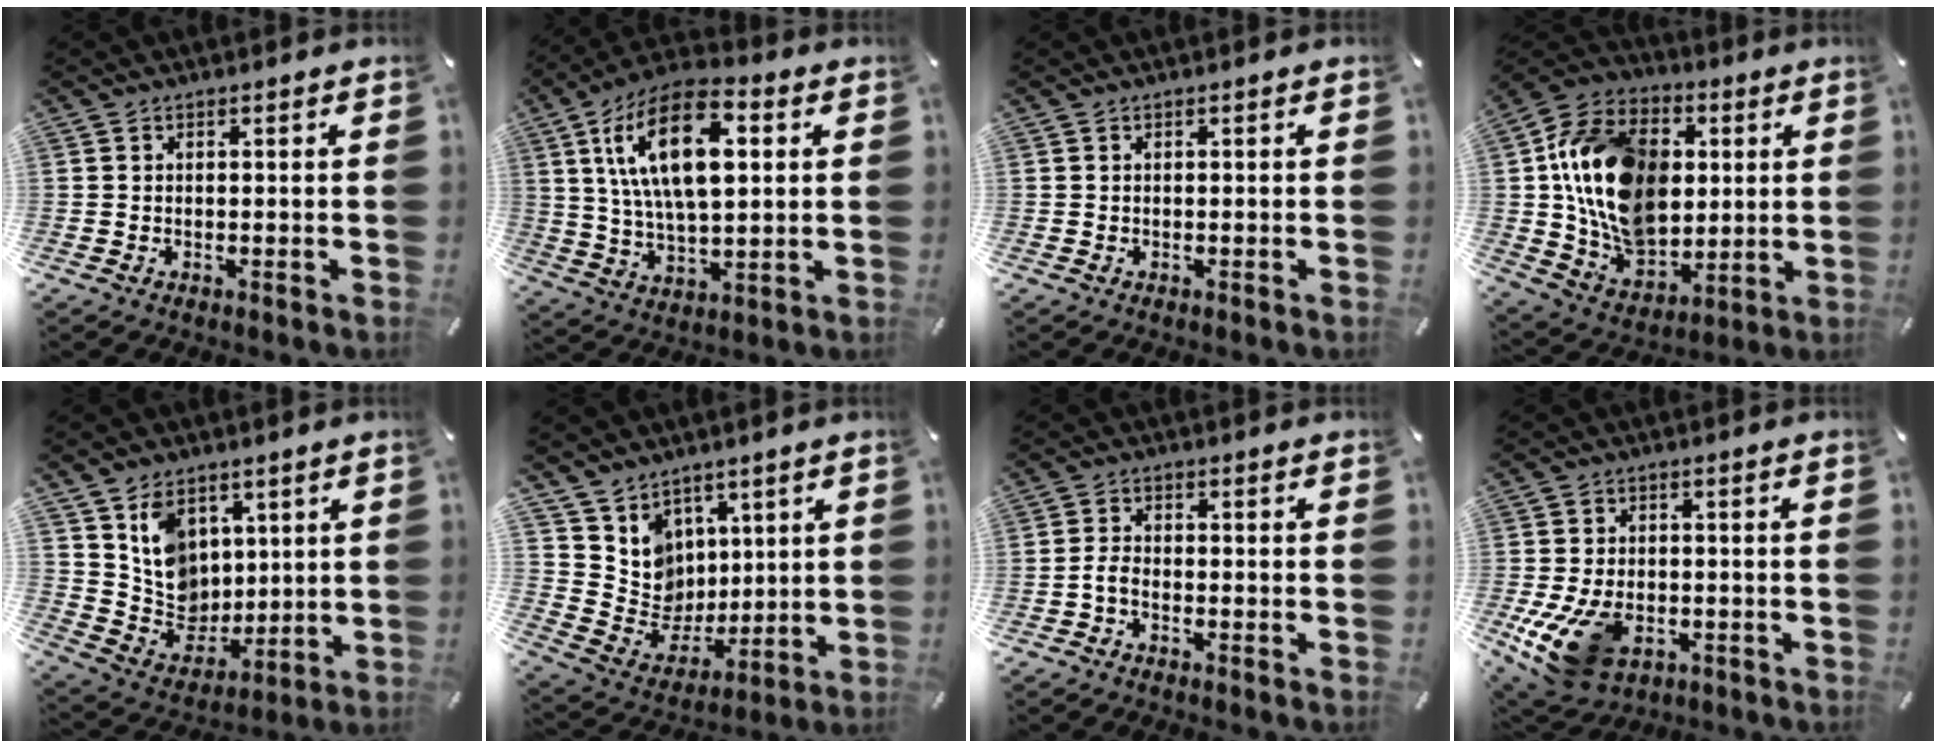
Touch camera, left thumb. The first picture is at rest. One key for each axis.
{"total": 19.4, "fx": 6.1, "fy": 9.9, "fz": 15.5, "tx": -0.296, "ty": -0.001, "tz": 0.096}
{"total": 0.0}
{"total": 19.7, "fx": 2.1, "fy": 15.6, "fz": 11.9, "tx": -0.251, "ty": -0.009, "tz": 0.044}
{"total": 11.6, "fx": 5.1, "fy": 9.8, "fz": 3.6, "tx": -0.072, "ty": -0.025, "tz": 0.112}
{"total": 10.6, "fx": 4.8, "fy": 9.4, "fz": 1.0, "tx": -0.041, "ty": -0.054, "tz": 0.108}
{"total": 2.4, "fx": -1.4, "fy": 1.2, "fz": 1.5, "tx": -0.037, "ty": 0.005, "tz": -0.028}
{"total": 12.5, "fx": -4.6, "fy": 8.5, "fz": 7.9, "tx": -0.151, "ty": 0.010, "tz": -0.078}